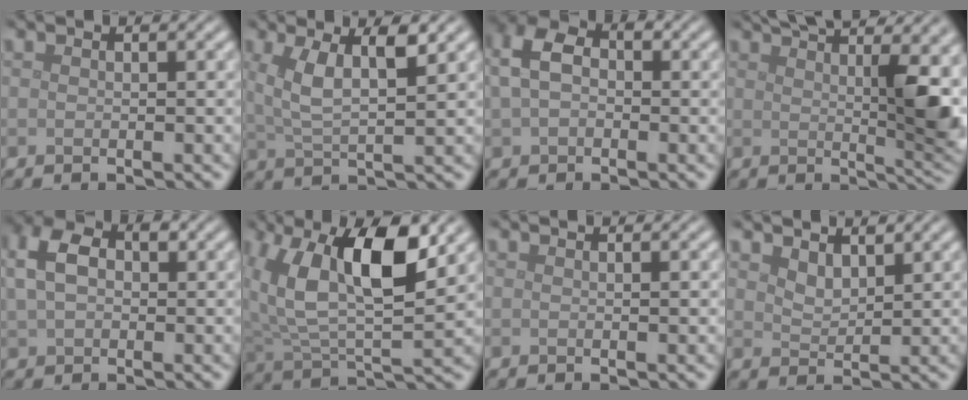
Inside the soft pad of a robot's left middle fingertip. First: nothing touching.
{"total": 4.9, "force": [1.9, 1.7, 4.2], "torque": [-0.091, -0.002, 0.038]}
{"total": 4.3, "force": [0.7, 3.2, 2.8], "torque": [-0.065, 0.010, 0.002]}
{"total": 10.5, "force": [4.3, 3.1, 9.1], "torque": [-0.101, 0.016, 0.063]}
{"total": 4.8, "force": [1.3, 3.4, 3.1], "torque": [-0.070, 0.009, 0.016]}
{"total": 10.4, "force": [3.6, 4.8, 8.5], "torque": [-0.171, 0.001, 0.062]}
{"total": 0.5, "force": [0.2, 0.1, 0.4], "torque": [-0.002, 0.003, 0.004]}
{"total": 1.9, "force": [1.4, 0.9, 0.9], "torque": [-0.021, -0.006, 0.030]}